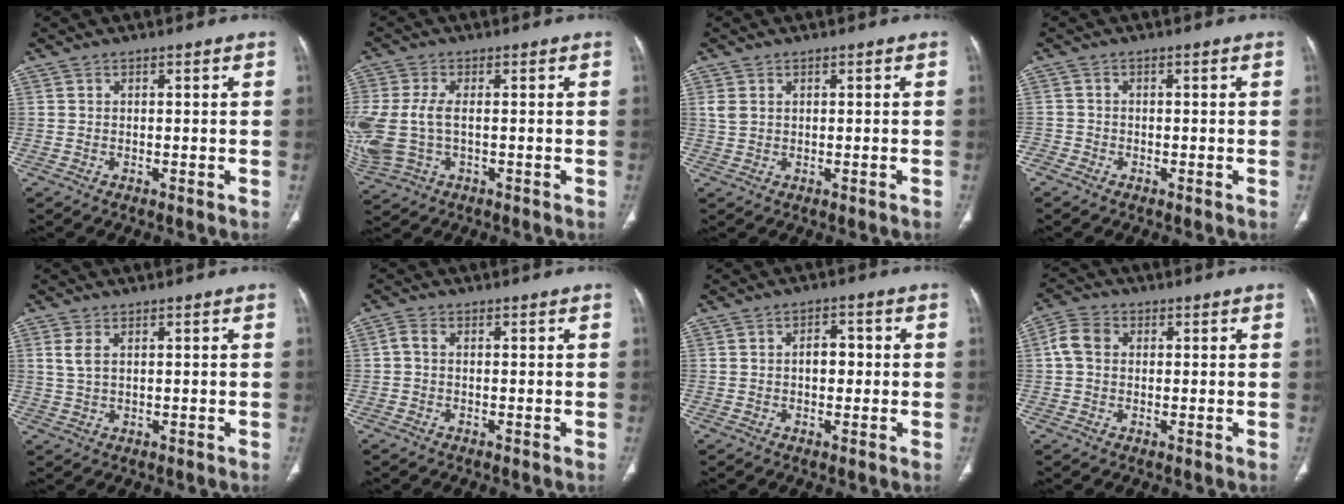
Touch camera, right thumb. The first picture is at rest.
{"total": 11.7, "force": [-0.8, 7.1, 9.3], "torque": [-0.247, 0.000, -0.003]}
{"total": 2.0, "force": [0.4, 1.4, 1.3], "torque": [-0.031, 0.009, 0.017]}
{"total": 2.0, "force": [-1.2, 1.5, 0.0], "torque": [0.001, 0.007, -0.030]}
{"total": 3.3, "force": [1.2, 1.8, 2.5], "torque": [-0.060, 0.004, 0.032]}
{"total": 1.7, "force": [-0.1, 1.0, 1.3], "torque": [-0.030, 0.003, -0.005]}
{"total": 3.9, "force": [0.1, 2.6, 2.9], "torque": [-0.034, 0.014, 0.000]}
{"total": 5.1, "force": [0.7, 4.0, 3.1], "torque": [-0.062, 0.014, 0.009]}